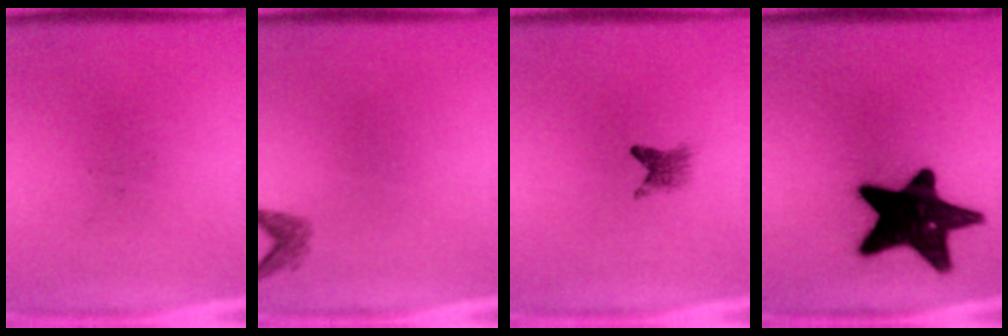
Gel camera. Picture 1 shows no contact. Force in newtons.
{"total": 1.4}
{"total": 2.0}
{"total": 18.7}